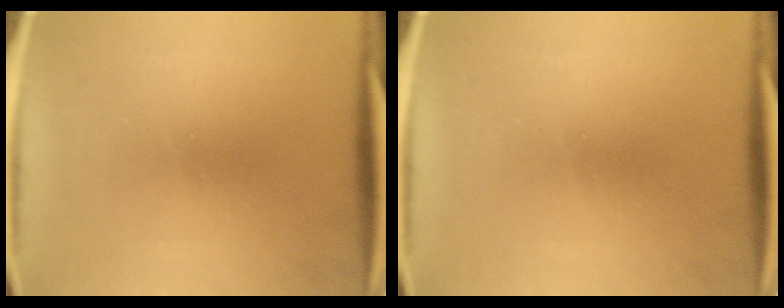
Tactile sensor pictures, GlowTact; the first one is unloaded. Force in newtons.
{"total": 0.0}